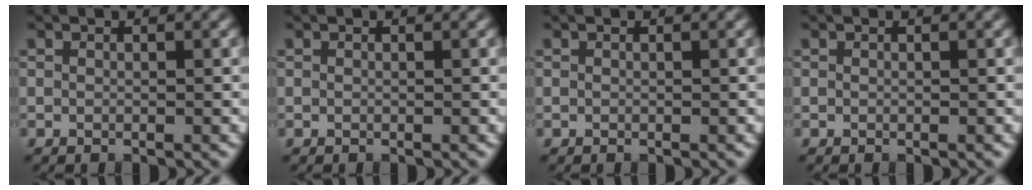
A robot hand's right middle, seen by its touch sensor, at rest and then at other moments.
{"total": 0.0}
{"total": 0.0}
{"total": 0.0}